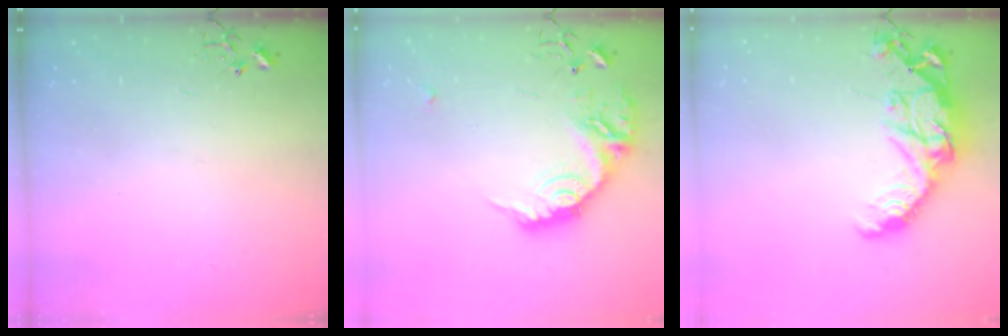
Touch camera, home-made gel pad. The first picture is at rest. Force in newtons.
{"total": 20.9, "press": 20.9, "slide": 1.2}
{"total": 17.0, "press": 17.0, "slide": 1.3}